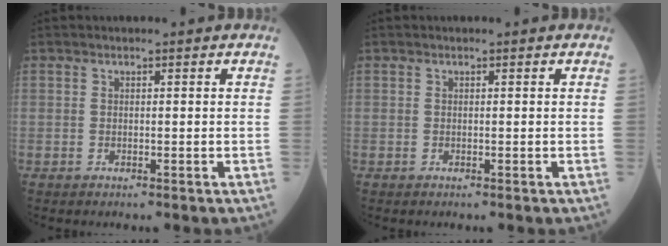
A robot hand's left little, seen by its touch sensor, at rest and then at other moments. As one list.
[{"total": 0.0}]